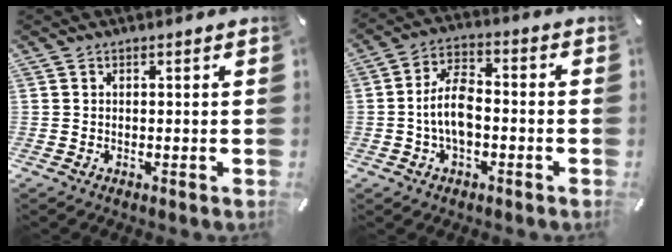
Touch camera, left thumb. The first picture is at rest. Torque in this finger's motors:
{"motor_torque": [-0.21, 0.95, 0.57, -0.36, 0.36]}